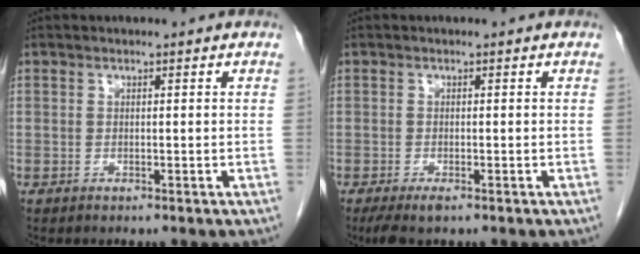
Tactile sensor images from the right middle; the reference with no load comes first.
{"total": 2.9, "force": [-1.9, 0.7, 2.1], "torque": [-0.040, -0.009, -0.031]}